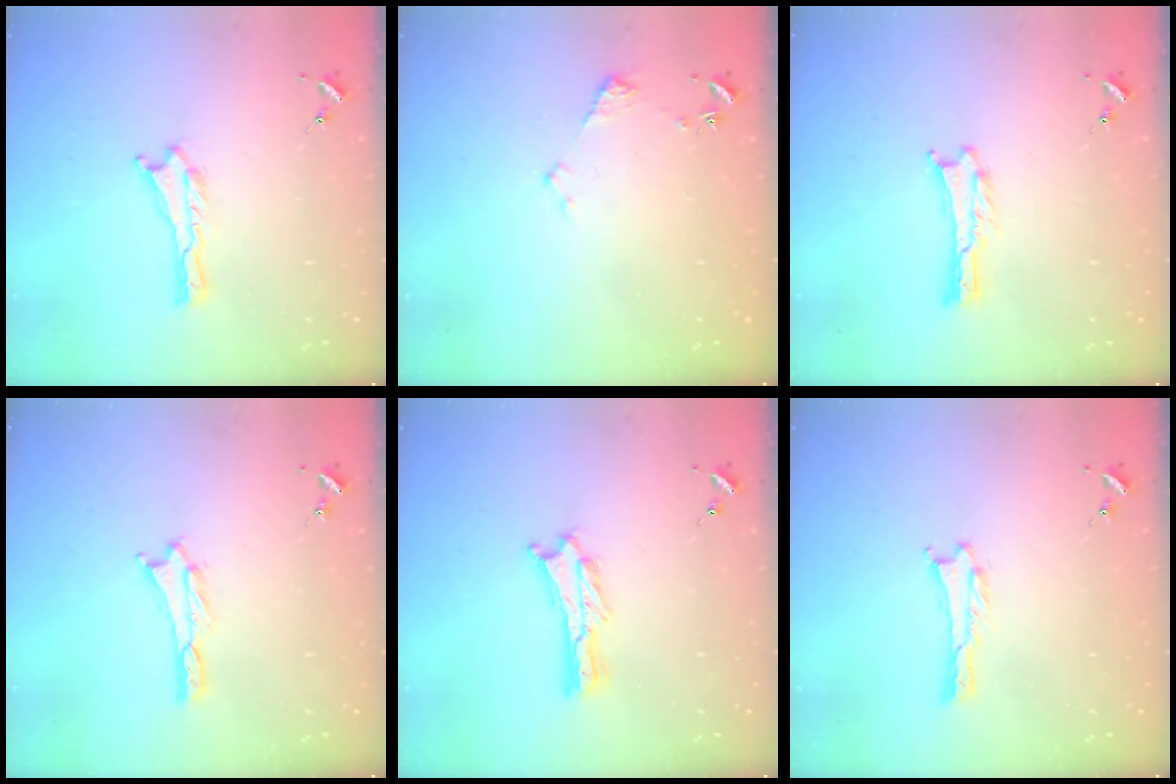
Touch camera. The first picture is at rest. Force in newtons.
{"total": 2.2, "press": 2.2, "slide": 0.3}
{"total": 0.0}
{"total": 1.0, "press": 1.0, "slide": 0.1}
{"total": 0.9, "press": 0.9, "slide": 0.2}
{"total": 0.0}